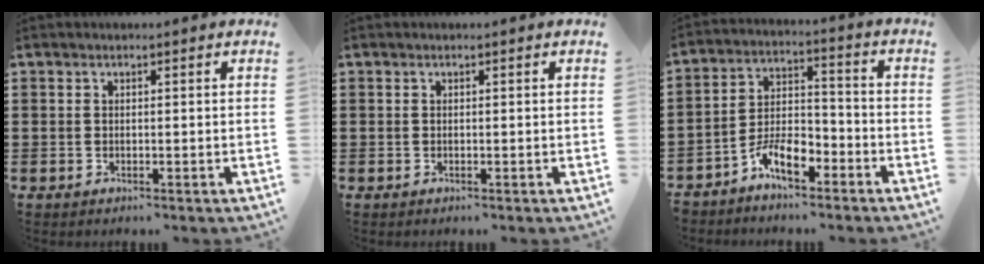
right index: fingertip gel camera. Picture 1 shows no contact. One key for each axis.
{"total": 0.0}
{"total": 6.8, "fx": -4.9, "fy": 2.7, "fz": 3.8, "tx": -0.075, "ty": 0.013, "tz": -0.095}